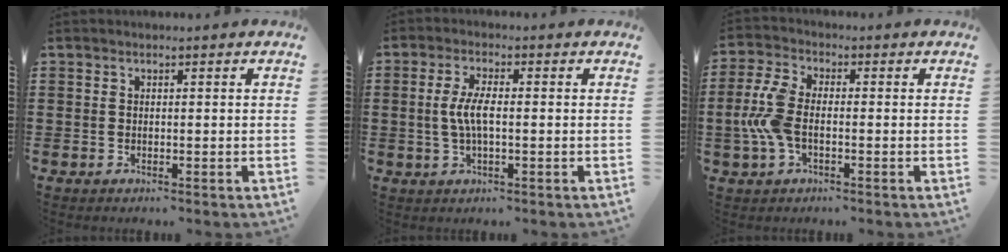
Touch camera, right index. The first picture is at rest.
{"total": 4.5, "force": [-0.2, 1.4, 4.3], "torque": [-0.100, -0.005, -0.012]}
{"total": 7.2, "force": [-1.1, 4.0, 5.9], "torque": [-0.146, -0.002, -0.026]}